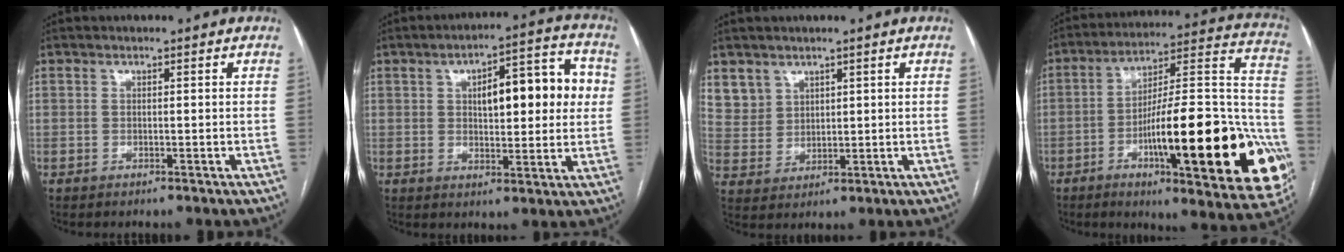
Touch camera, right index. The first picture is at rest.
{"total": 13.1, "force": [2.7, 4.5, 12.0], "torque": [-0.159, 0.032, 0.041]}
{"total": 5.9, "force": [3.9, 4.4, 0.4], "torque": [-0.010, 0.009, 0.091]}
{"total": 30.1, "force": [-9.0, 5.9, 28.1], "torque": [-0.313, 0.004, -0.125]}